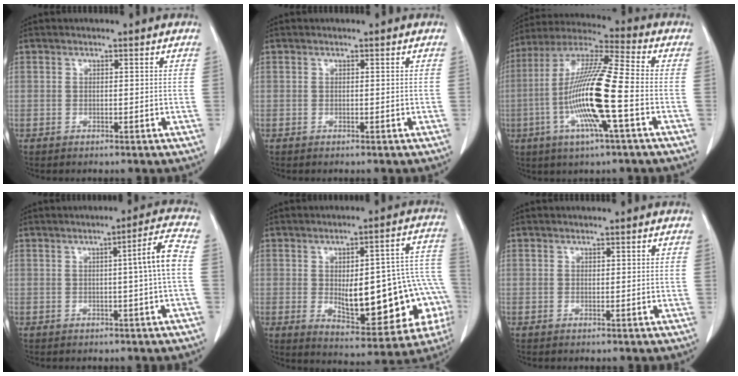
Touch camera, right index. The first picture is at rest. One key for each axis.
{"total": 0.0}
{"total": 16.1, "fx": -3.8, "fy": 0.5, "fz": 15.6, "tx": -0.313, "ty": -0.005, "tz": -0.080}
{"total": 5.1, "fx": -0.3, "fy": -1.0, "fz": 5.0, "tx": -0.072, "ty": 0.006, "tz": -0.004}
{"total": 21.3, "fx": -3.0, "fy": 7.0, "fz": 19.9, "tx": -0.195, "ty": 0.036, "tz": -0.012}
{"total": 0.0}